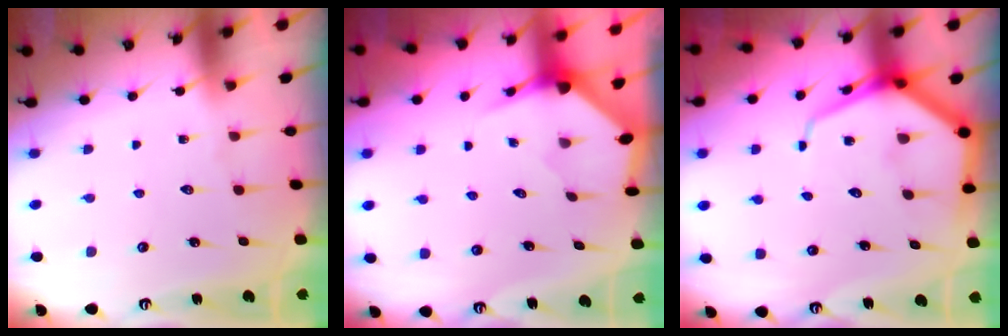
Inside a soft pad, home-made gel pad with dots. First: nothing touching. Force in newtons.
{"total": 3.2, "press": 3.2, "slide": 0.1}
{"total": 9.5, "press": 9.5, "slide": 1.0}